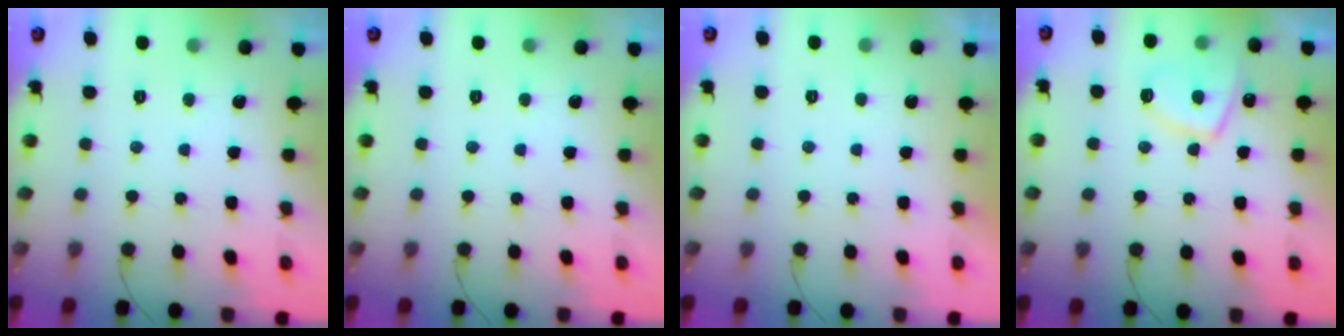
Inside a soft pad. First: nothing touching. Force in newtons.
{"total": 0.0}
{"total": 2.1, "press": 2.1, "slide": 0.4}
{"total": 9.6, "press": 9.5, "slide": 1.1}